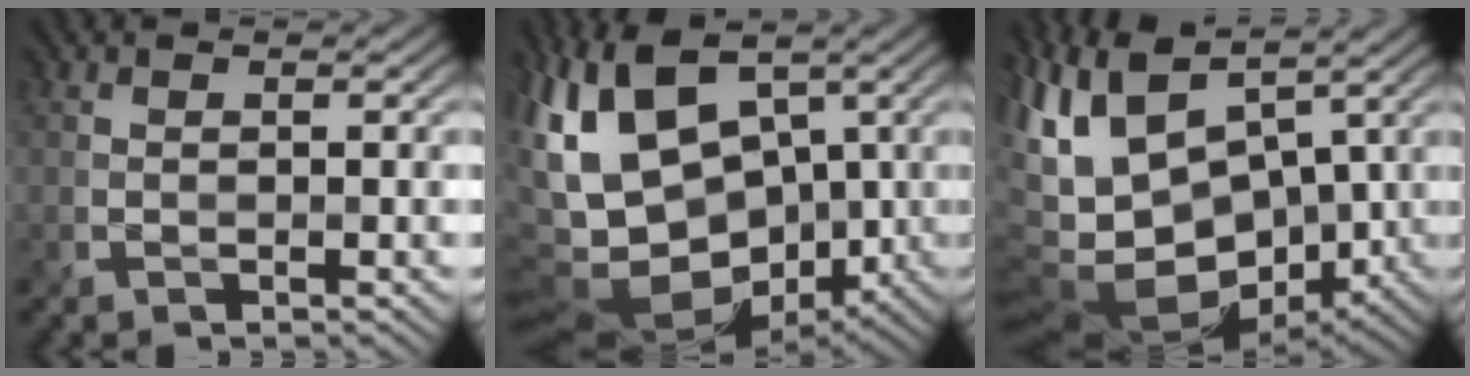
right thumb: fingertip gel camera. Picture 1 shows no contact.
{"total": 16.4, "force": [1.0, 10.5, 12.5], "torque": [-0.247, -0.019, 0.042]}
{"total": 14.6, "force": [3.0, 8.5, 11.4], "torque": [-0.259, -0.008, 0.072]}